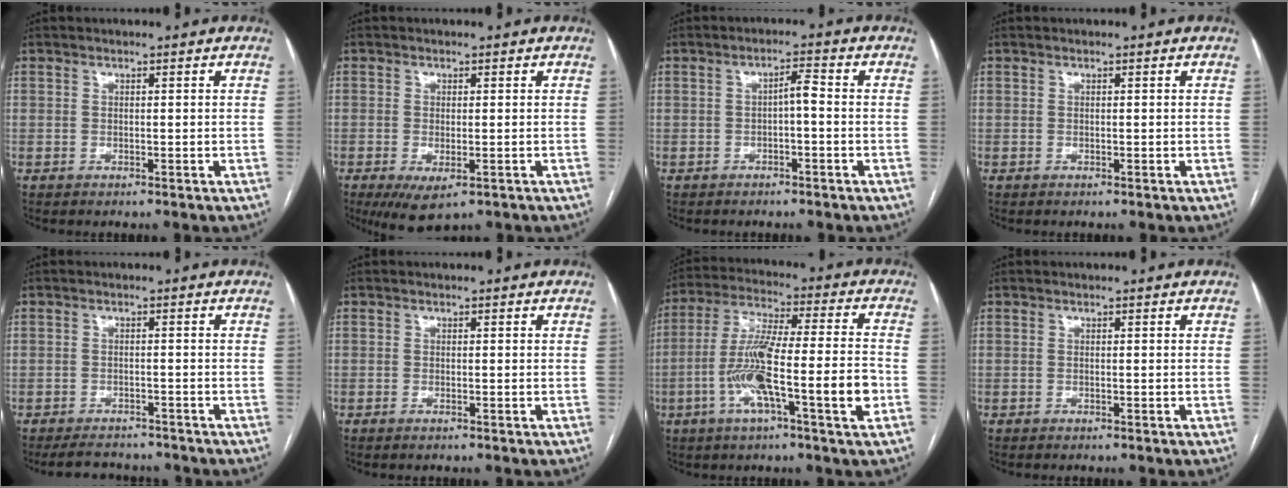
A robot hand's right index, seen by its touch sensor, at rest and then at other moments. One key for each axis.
{"total": 5.7, "fx": -2.9, "fy": 2.2, "fz": 4.4, "tx": -0.073, "ty": -0.016, "tz": -0.039}
{"total": 2.5, "fx": -0.5, "fy": 0.5, "fz": 2.4, "tx": -0.039, "ty": 0.009, "tz": -0.007}
{"total": 0.0}
{"total": 5.7, "fx": -5.2, "fy": 2.1, "fz": 0.8, "tx": -0.008, "ty": -0.002, "tz": -0.074}
{"total": 0.5, "fx": -0.4, "fy": 0.0, "fz": 0.4, "tx": -0.008, "ty": -0.001, "tz": -0.007}
{"total": 15.4, "fx": -4.5, "fy": 0.8, "fz": 14.7, "tx": -0.270, "ty": 0.005, "tz": -0.083}
{"total": 0.0}